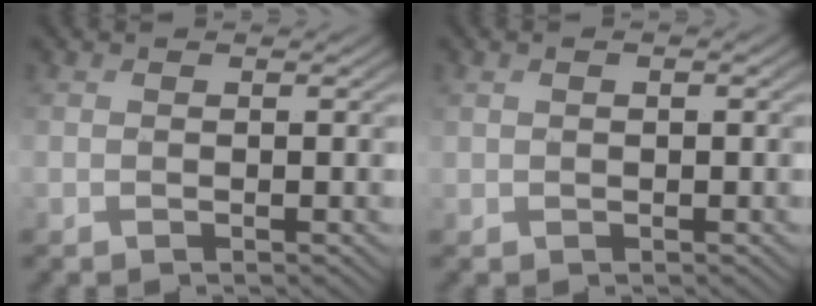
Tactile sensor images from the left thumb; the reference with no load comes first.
{"total": 1.1, "force": [0.3, 0.8, 0.7], "torque": [-0.015, 0.000, 0.008]}